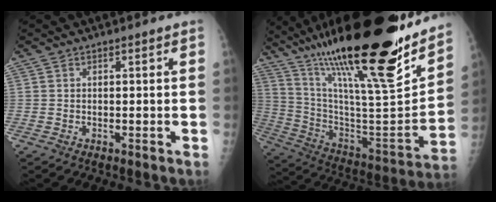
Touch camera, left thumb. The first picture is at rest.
{"total": 35.9, "force": [24.9, 6.8, 25.0], "torque": [-0.395, -0.073, 0.404]}